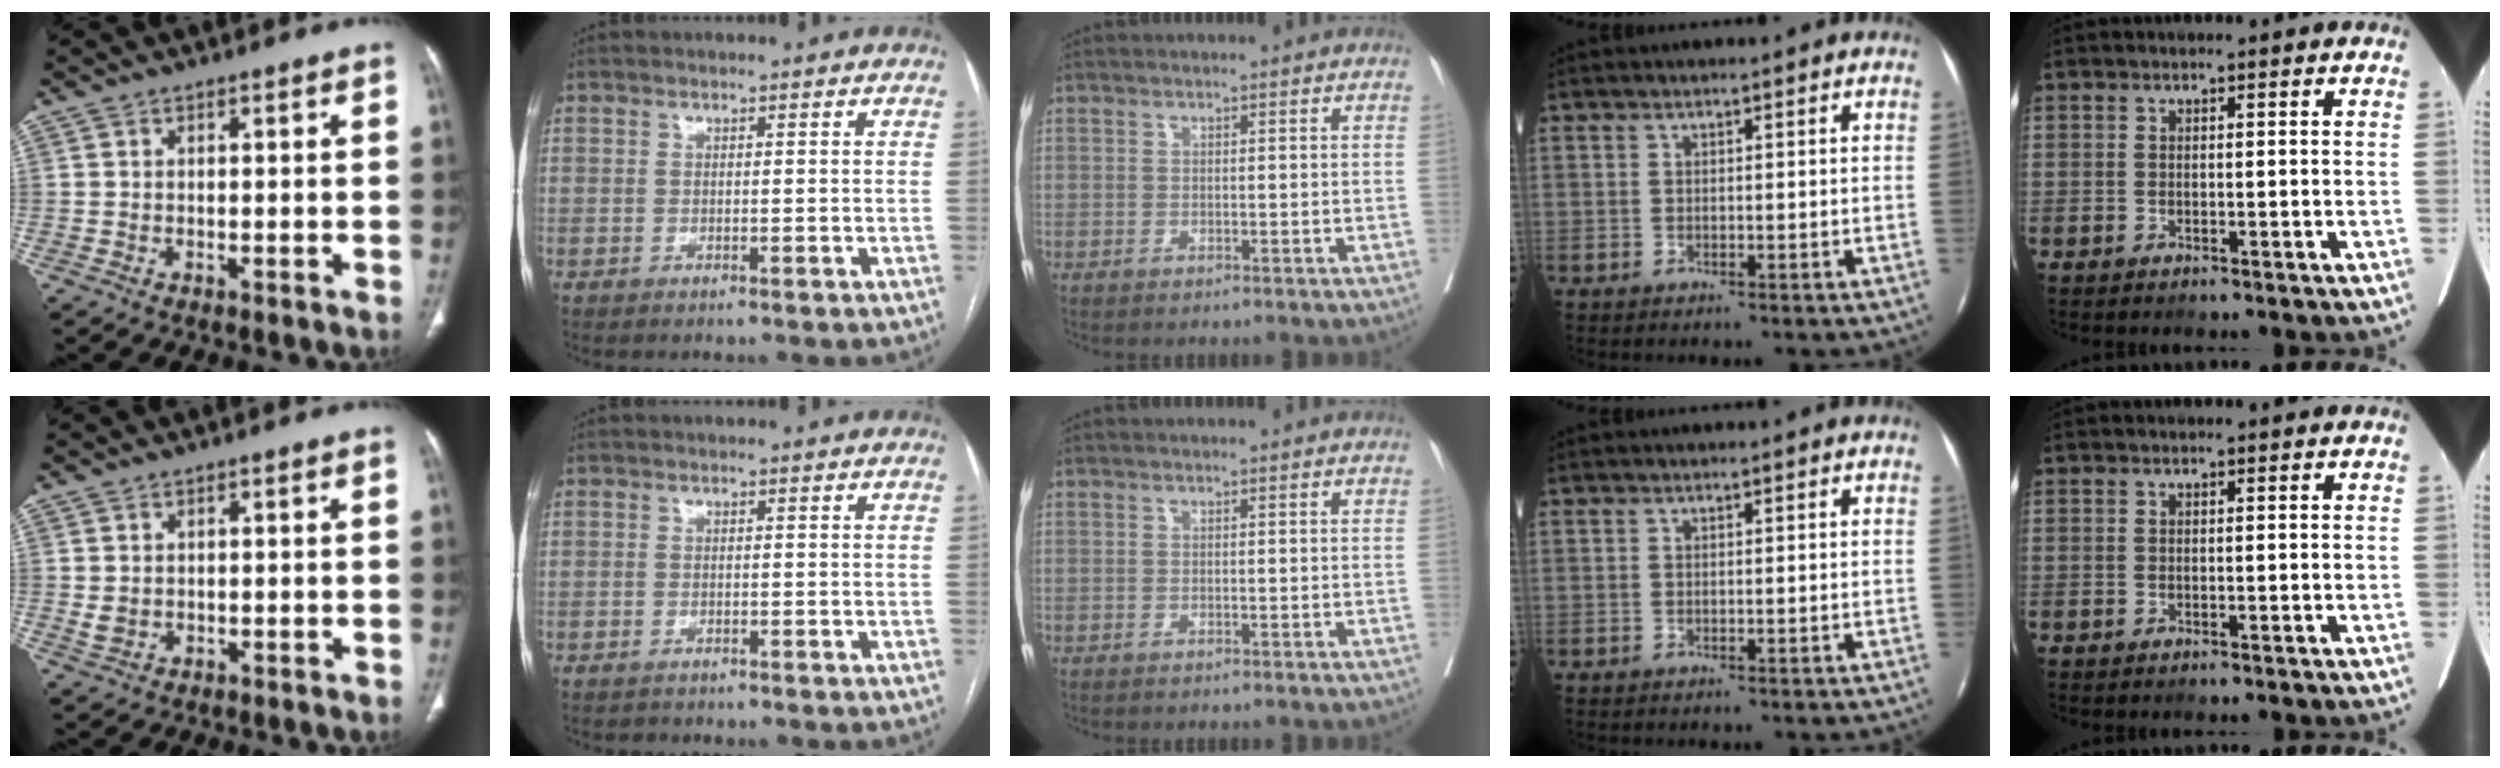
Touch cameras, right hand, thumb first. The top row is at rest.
{"thumb": {"total": 2.1, "force": [0.0, 1.8, 1.1], "torque": [-0.020, -0.002, 0.009]}, "index": {"total": 1.1, "force": [-0.9, 0.6, -0.1], "torque": [-0.006, 0.002, -0.013]}}